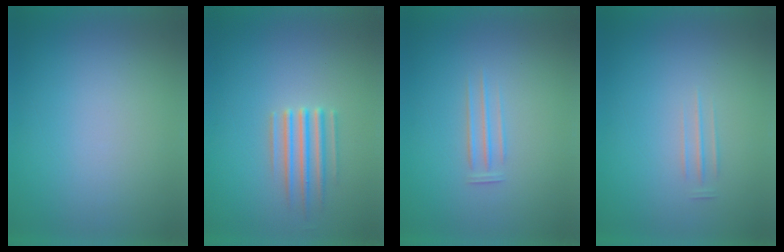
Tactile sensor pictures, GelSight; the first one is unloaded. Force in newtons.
{"total": 2.9}
{"total": 1.9}
{"total": 1.7}